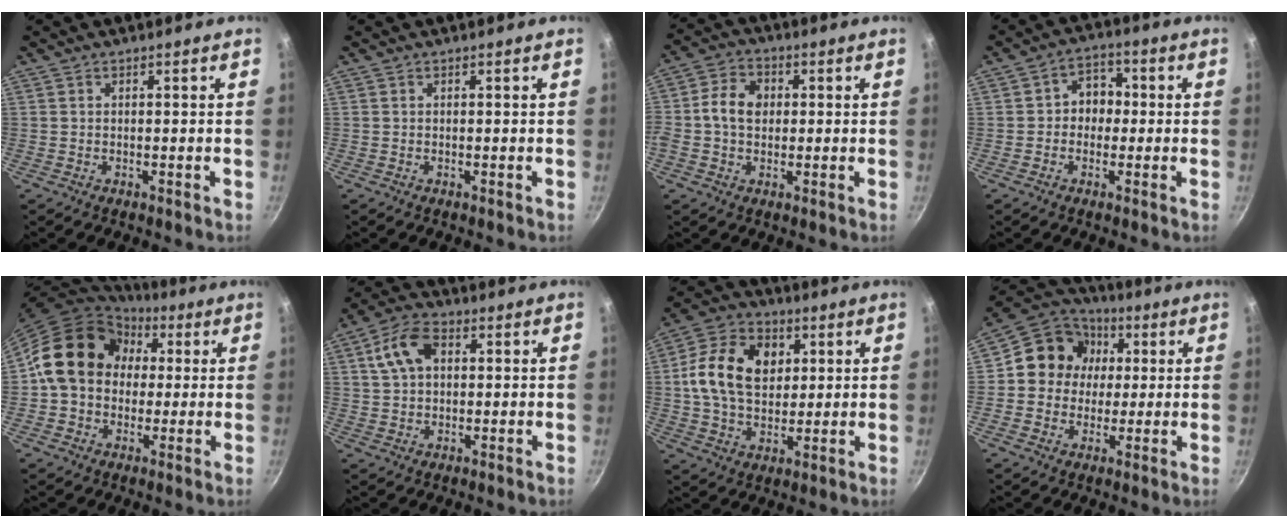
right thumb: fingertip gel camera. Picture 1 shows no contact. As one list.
[{"total": 0.0}, {"total": 7.6, "force": [0.5, 5.9, 4.8], "torque": [-0.069, 0.013, -0.010]}, {"total": 5.8, "force": [-0.3, 4.8, 3.1], "torque": [-0.002, 0.018, -0.018]}, {"total": 17.5, "force": [2.5, 14.3, 9.7], "torque": [-0.141, 0.037, 0.028]}, {"total": 8.8, "force": [2.3, 6.0, 5.9], "torque": [-0.094, 0.015, 0.034]}, {"total": 15.6, "force": [3.2, 11.2, 10.4], "torque": [-0.165, 0.005, 0.045]}, {"total": 12.9, "force": [1.7, 11.6, 5.1], "torque": [-0.049, 0.021, 0.009]}]